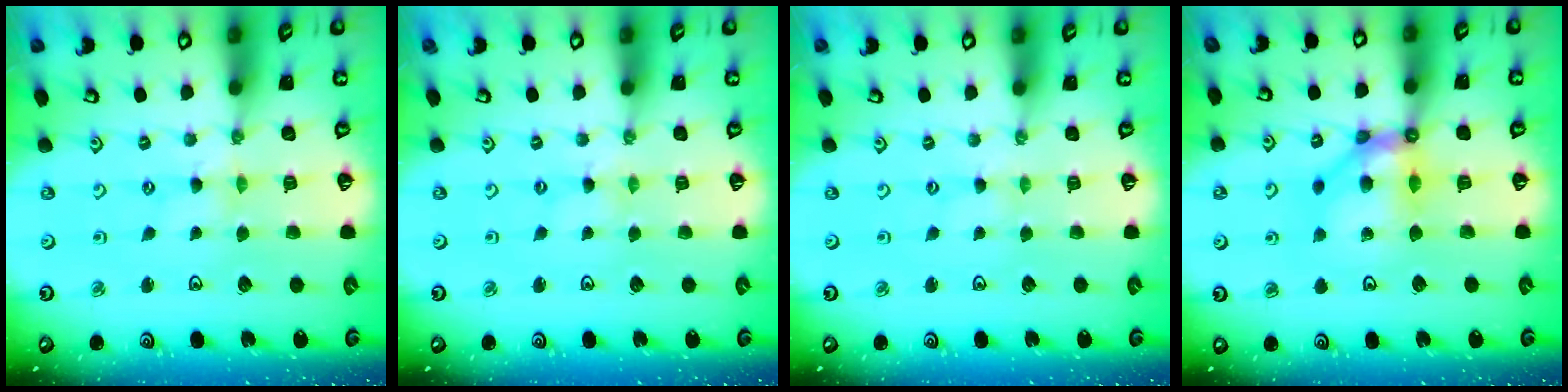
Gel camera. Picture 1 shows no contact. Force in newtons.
{"total": 0.0}
{"total": 0.0}
{"total": 9.4, "press": 9.4, "slide": 1.1}